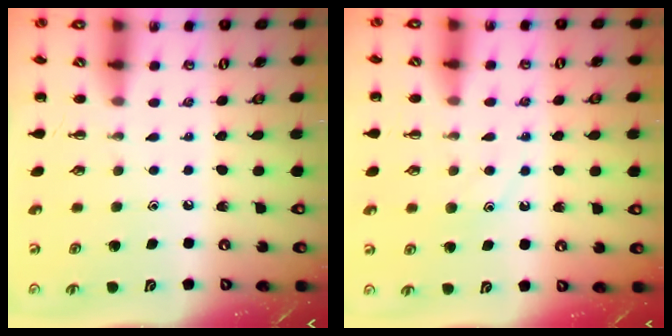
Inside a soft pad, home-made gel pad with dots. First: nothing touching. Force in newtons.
{"total": 9.4, "press": 9.4, "slide": 0.7}